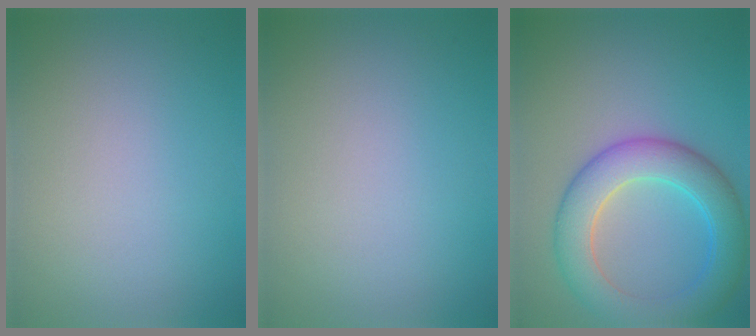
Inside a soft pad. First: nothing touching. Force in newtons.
{"total": 0.0}
{"total": 7.1, "press": 7.1, "slide": 0.3}